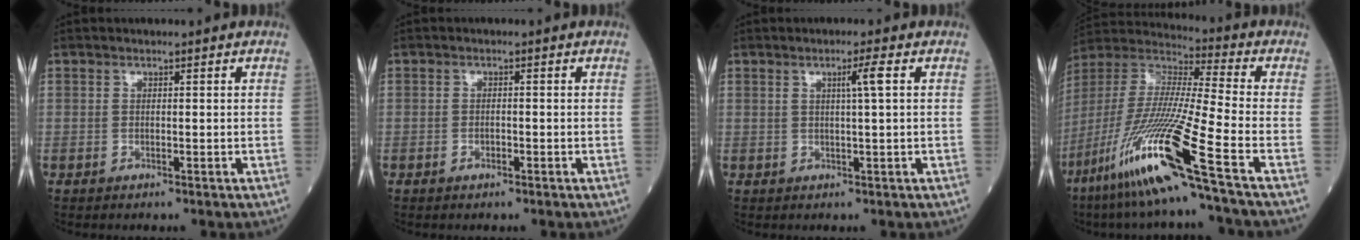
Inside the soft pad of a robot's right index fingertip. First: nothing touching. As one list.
[{"total": 1.2, "force": [-0.7, 0.5, 0.8], "torque": [-0.017, 0.001, -0.012]}, {"total": 2.6, "force": [0.7, -0.6, 2.5], "torque": [-0.043, -0.001, 0.013]}, {"total": 21.1, "force": [-11.6, -1.4, 17.6], "torque": [-0.395, -0.055, -0.230]}]